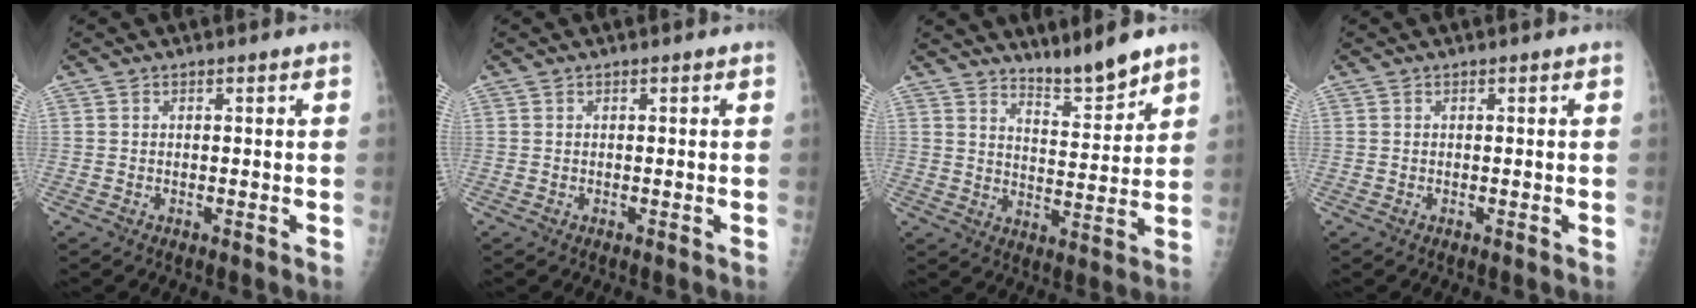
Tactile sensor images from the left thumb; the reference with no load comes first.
{"total": 0.0}
{"total": 7.2, "force": [6.5, 0.5, 3.0], "torque": [-0.041, -0.057, 0.114]}
{"total": 0.0}